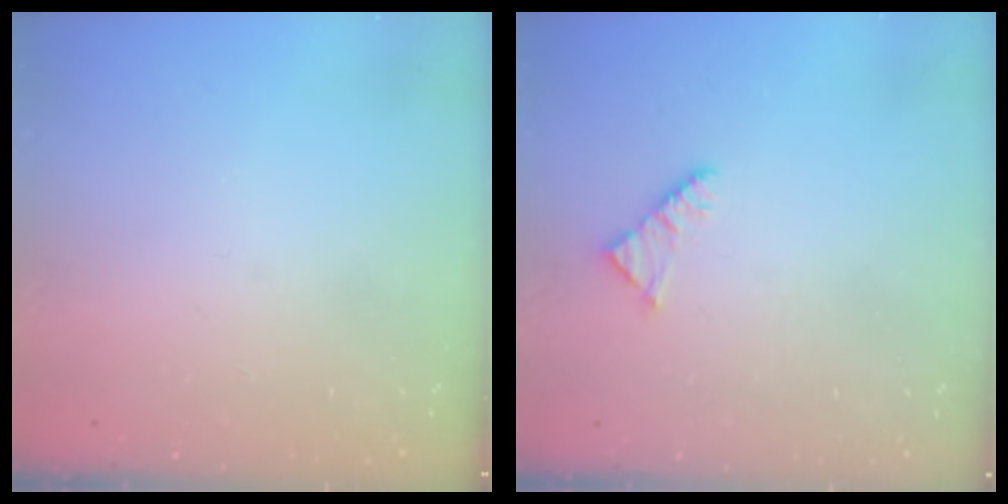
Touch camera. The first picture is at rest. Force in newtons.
{"total": 2.3, "press": 2.3, "slide": 0.4}